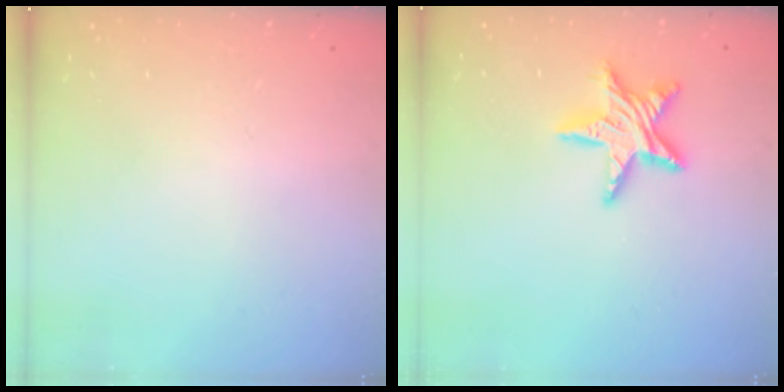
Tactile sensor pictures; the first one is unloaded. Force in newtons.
{"total": 11.3, "press": 11.2, "slide": 0.8}